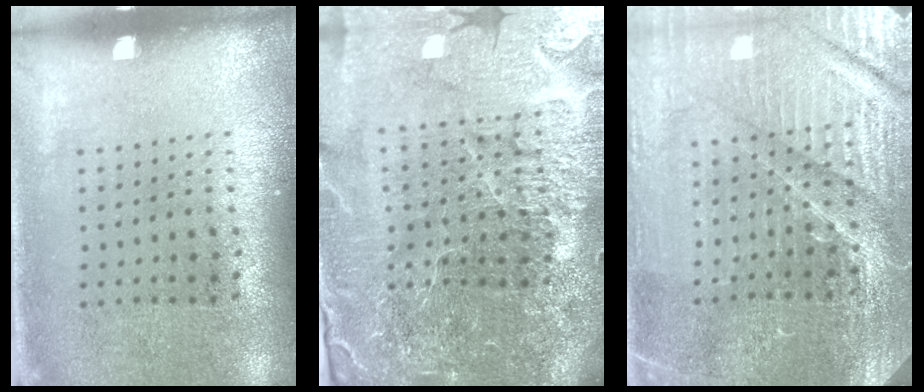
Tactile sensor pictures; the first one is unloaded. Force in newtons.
{"total": 6.2, "press": 5.5, "slide": 2.9}
{"total": 4.9, "press": 4.6, "slide": 1.7}